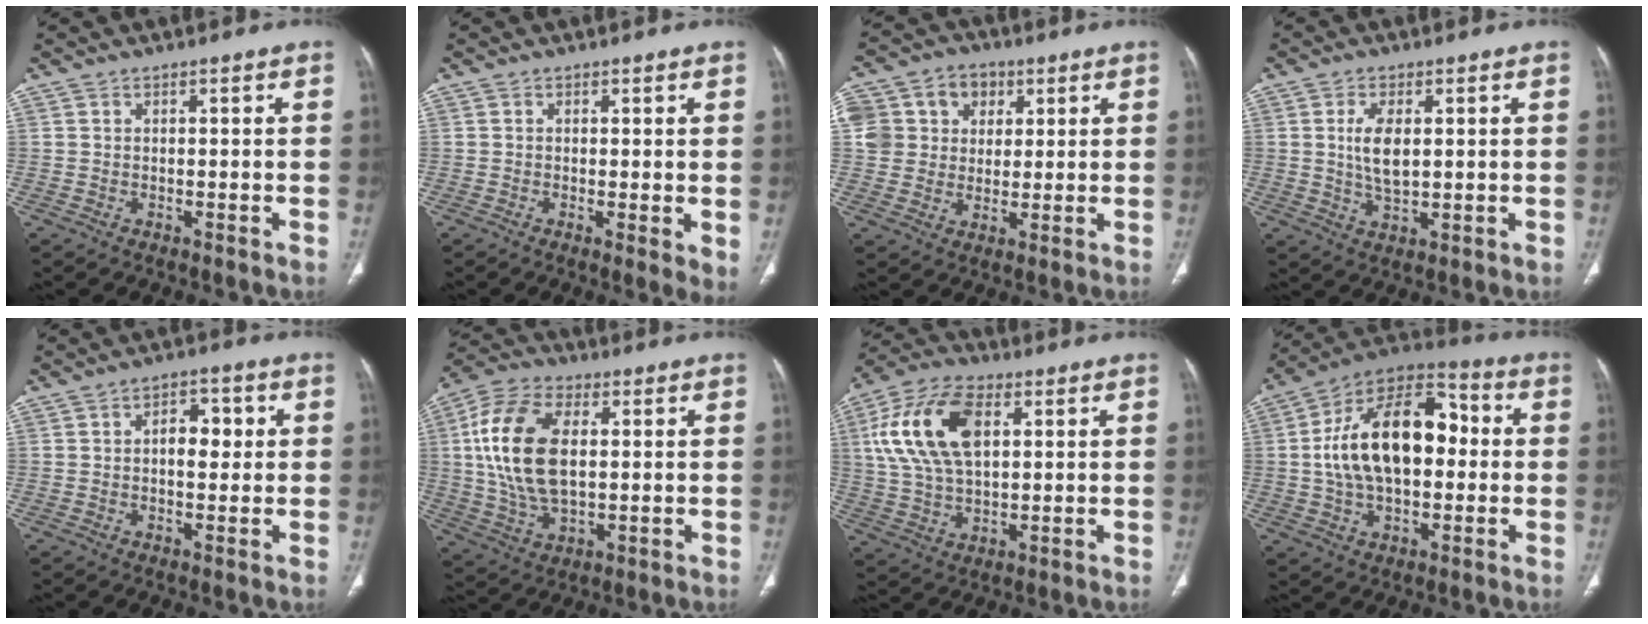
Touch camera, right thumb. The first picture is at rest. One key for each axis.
{"total": 3.5, "fx": 0.0, "fy": 1.0, "fz": 3.4, "tx": -0.055, "ty": -0.014, "tz": -0.004}
{"total": 15.2, "fx": 4.4, "fy": 13.1, "fz": 6.3, "tx": -0.110, "ty": 0.025, "tz": 0.082}
{"total": 6.4, "fx": 1.1, "fy": 3.1, "fz": 5.5, "tx": -0.102, "ty": -0.008, "tz": 0.023}
{"total": 5.7, "fx": 0.8, "fy": 3.3, "fz": 4.6, "tx": -0.049, "ty": 0.008, "tz": 0.008}
{"total": 17.5, "fx": 2.5, "fy": 9.8, "fz": 14.3, "tx": -0.284, "ty": 0.006, "tz": 0.048}
{"total": 17.1, "fx": 4.5, "fy": 9.7, "fz": 13.4, "tx": -0.260, "ty": 0.008, "tz": 0.083}
{"total": 21.5, "fx": 1.3, "fy": 12.7, "fz": 17.4, "tx": -0.281, "ty": 0.033, "tz": 0.017}